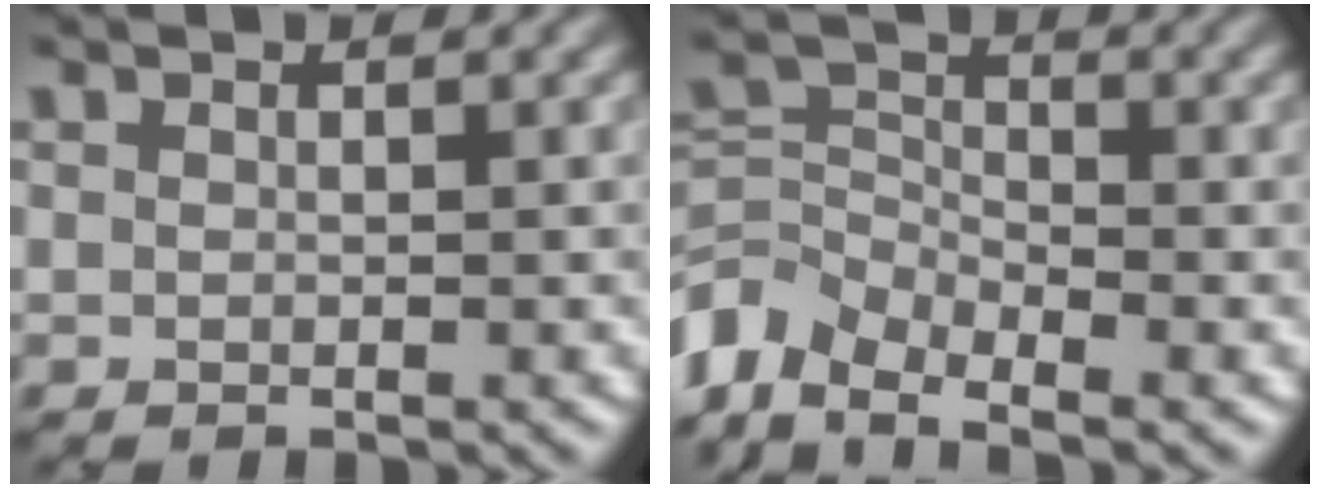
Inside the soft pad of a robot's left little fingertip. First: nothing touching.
{"total": 6.3, "force": [-4.8, 3.0, 2.7], "torque": [-0.056, 0.002, -0.117]}